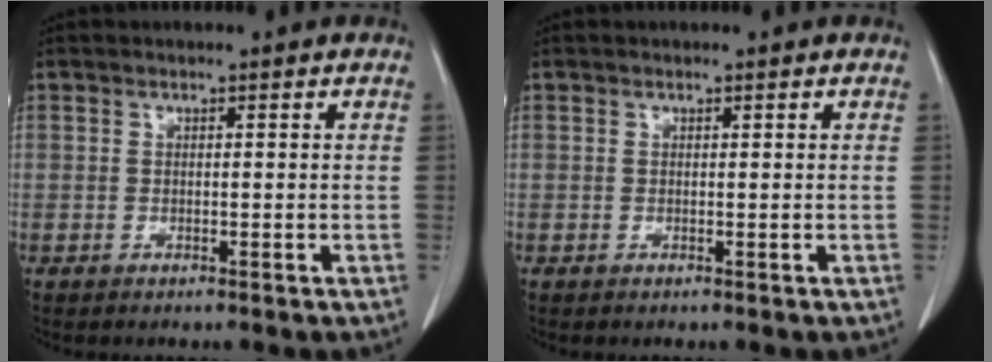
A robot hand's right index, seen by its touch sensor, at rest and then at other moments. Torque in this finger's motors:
{"motor_torque": [-0.11, -0.03, -0.08, -0.01]}